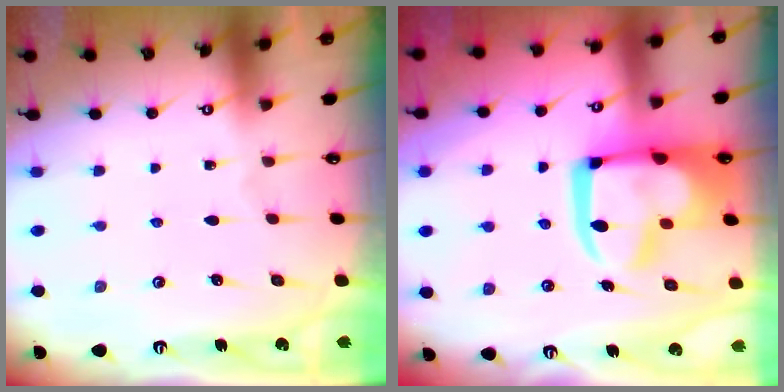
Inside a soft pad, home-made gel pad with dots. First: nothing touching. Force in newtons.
{"total": 12.7, "press": 12.5, "slide": 1.9}